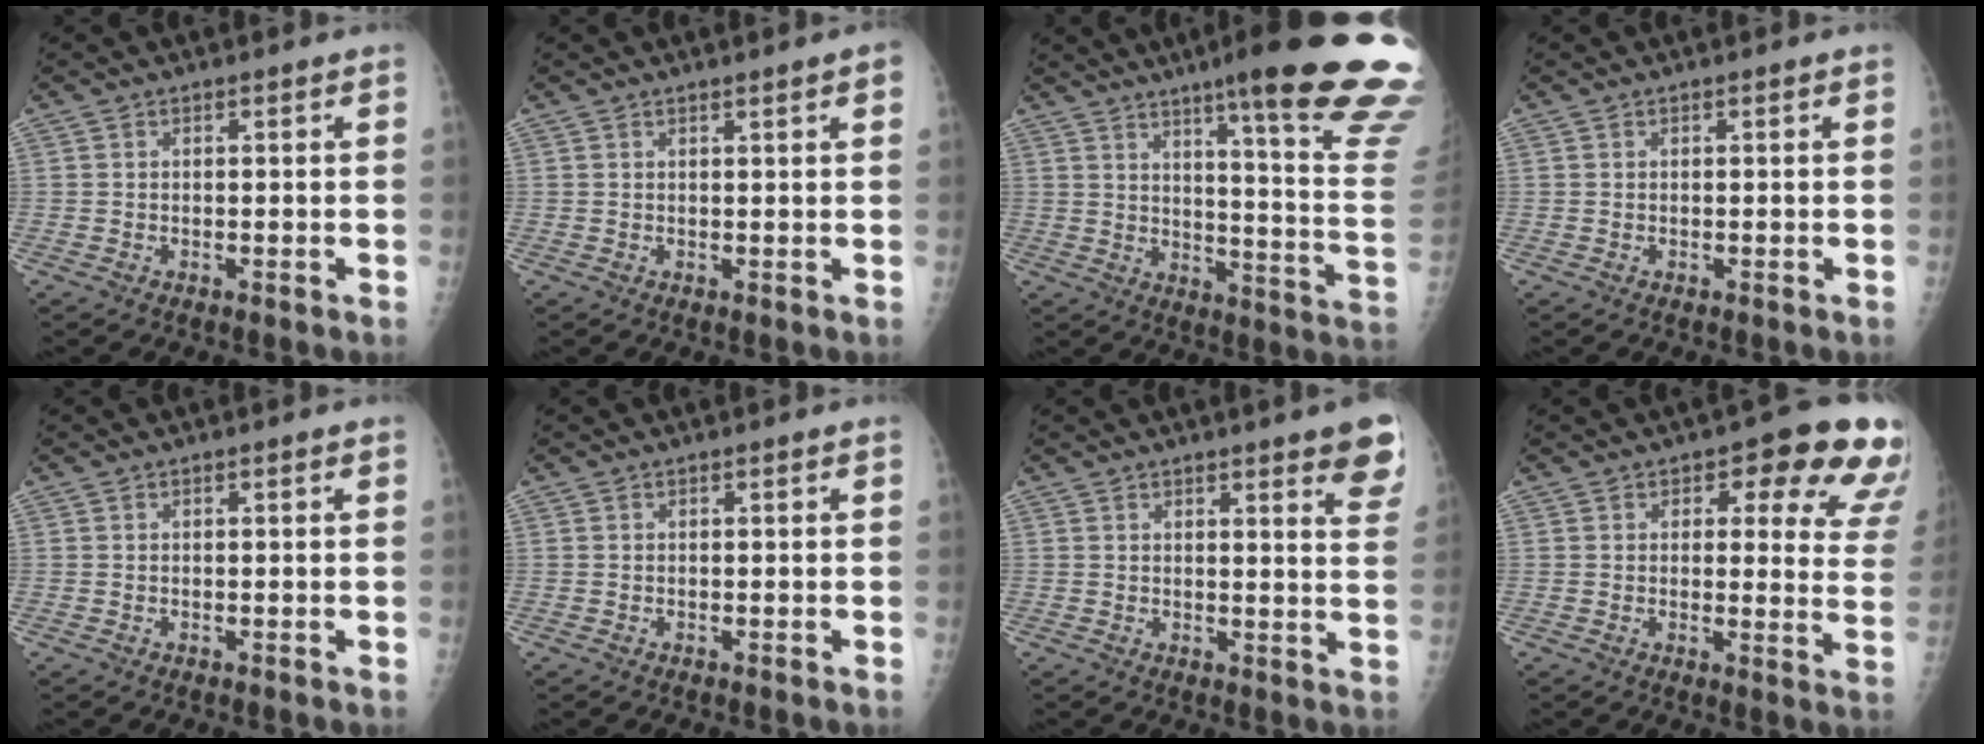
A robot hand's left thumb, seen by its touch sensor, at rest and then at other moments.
{"total": 2.2, "force": [1.3, 0.1, 1.7], "torque": [-0.024, -0.002, 0.017]}
{"total": 27.8, "force": [19.3, 2.7, 19.9], "torque": [-0.204, -0.109, 0.249]}
{"total": 0.0}
{"total": 0.0}
{"total": 0.0}
{"total": 9.0, "force": [5.4, 1.7, 6.9], "torque": [-0.061, -0.021, 0.058]}
{"total": 15.7, "force": [8.9, 6.9, 11.0], "torque": [-0.069, -0.036, 0.087]}